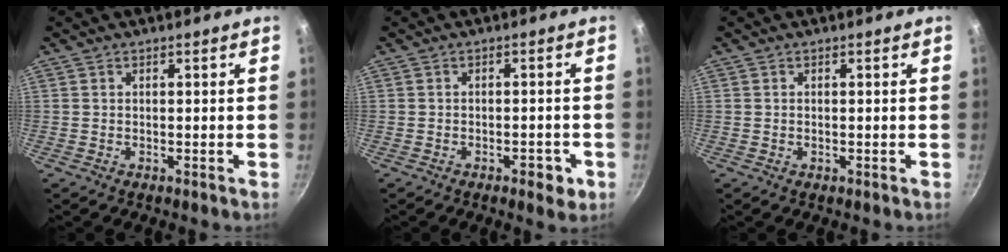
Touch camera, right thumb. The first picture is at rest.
{"total": 3.6, "force": [-1.8, 1.5, 2.7], "torque": [-0.025, 0.008, -0.022]}
{"total": 0.0}